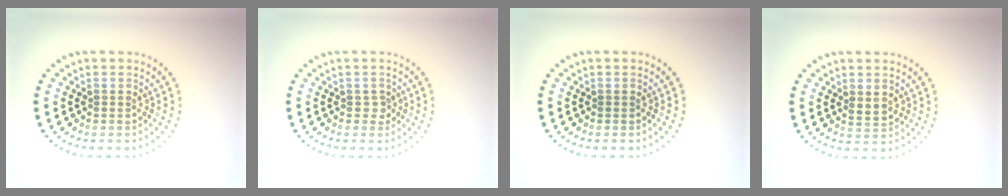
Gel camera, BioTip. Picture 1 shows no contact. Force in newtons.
{"total": 0.9, "press": 0.7, "slide": 0.6}
{"total": 0.0}
{"total": 1.5, "press": 1.3, "slide": 0.6}